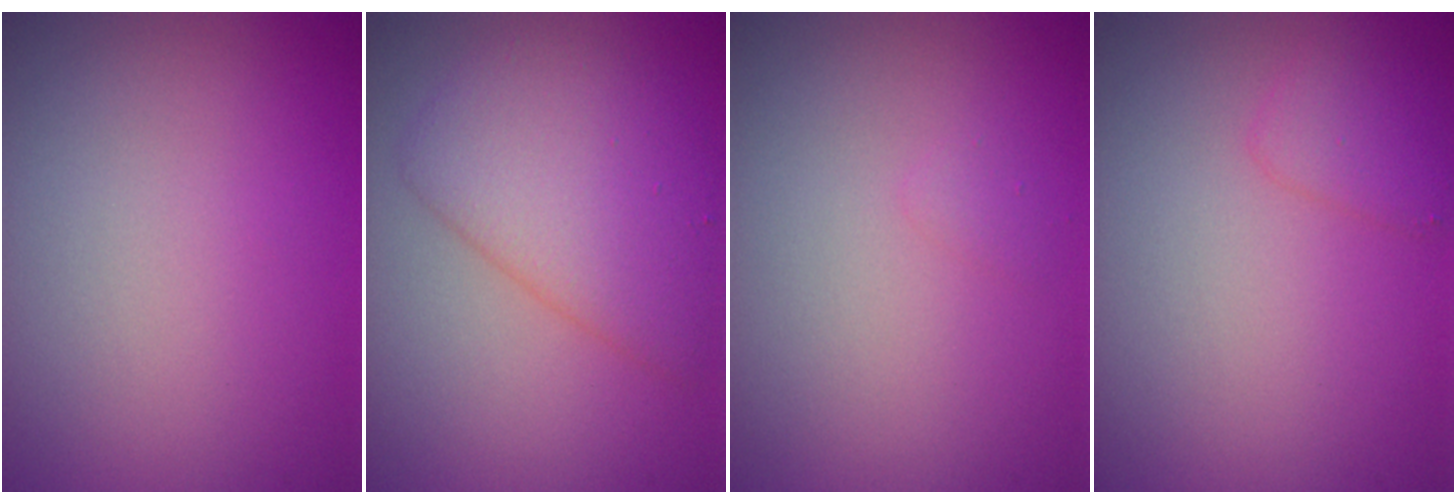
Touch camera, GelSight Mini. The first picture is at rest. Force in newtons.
{"total": 5.1, "press": 5.1, "slide": 0.3}
{"total": 0.5, "press": 0.5, "slide": 0.1}
{"total": 1.6, "press": 1.6, "slide": 0.1}